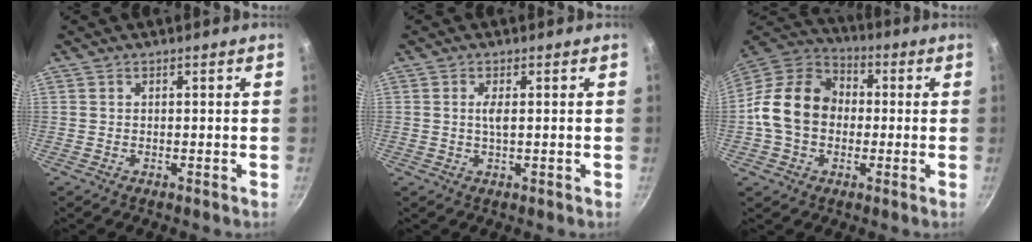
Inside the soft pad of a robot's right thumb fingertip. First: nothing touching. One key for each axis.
{"total": 2.0, "fx": 0.3, "fy": 0.5, "fz": 2.0, "tx": -0.042, "ty": 0.000, "tz": 0.007}
{"total": 15.7, "fx": -0.8, "fy": 12.3, "fz": 9.8, "tx": -0.141, "ty": 0.035, "tz": -0.033}